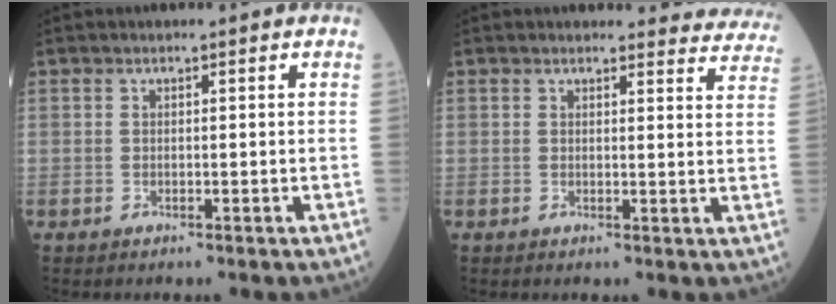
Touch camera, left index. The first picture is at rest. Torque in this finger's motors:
{"motor_torque": [0.10, -0.26, 0.06, 0.00]}